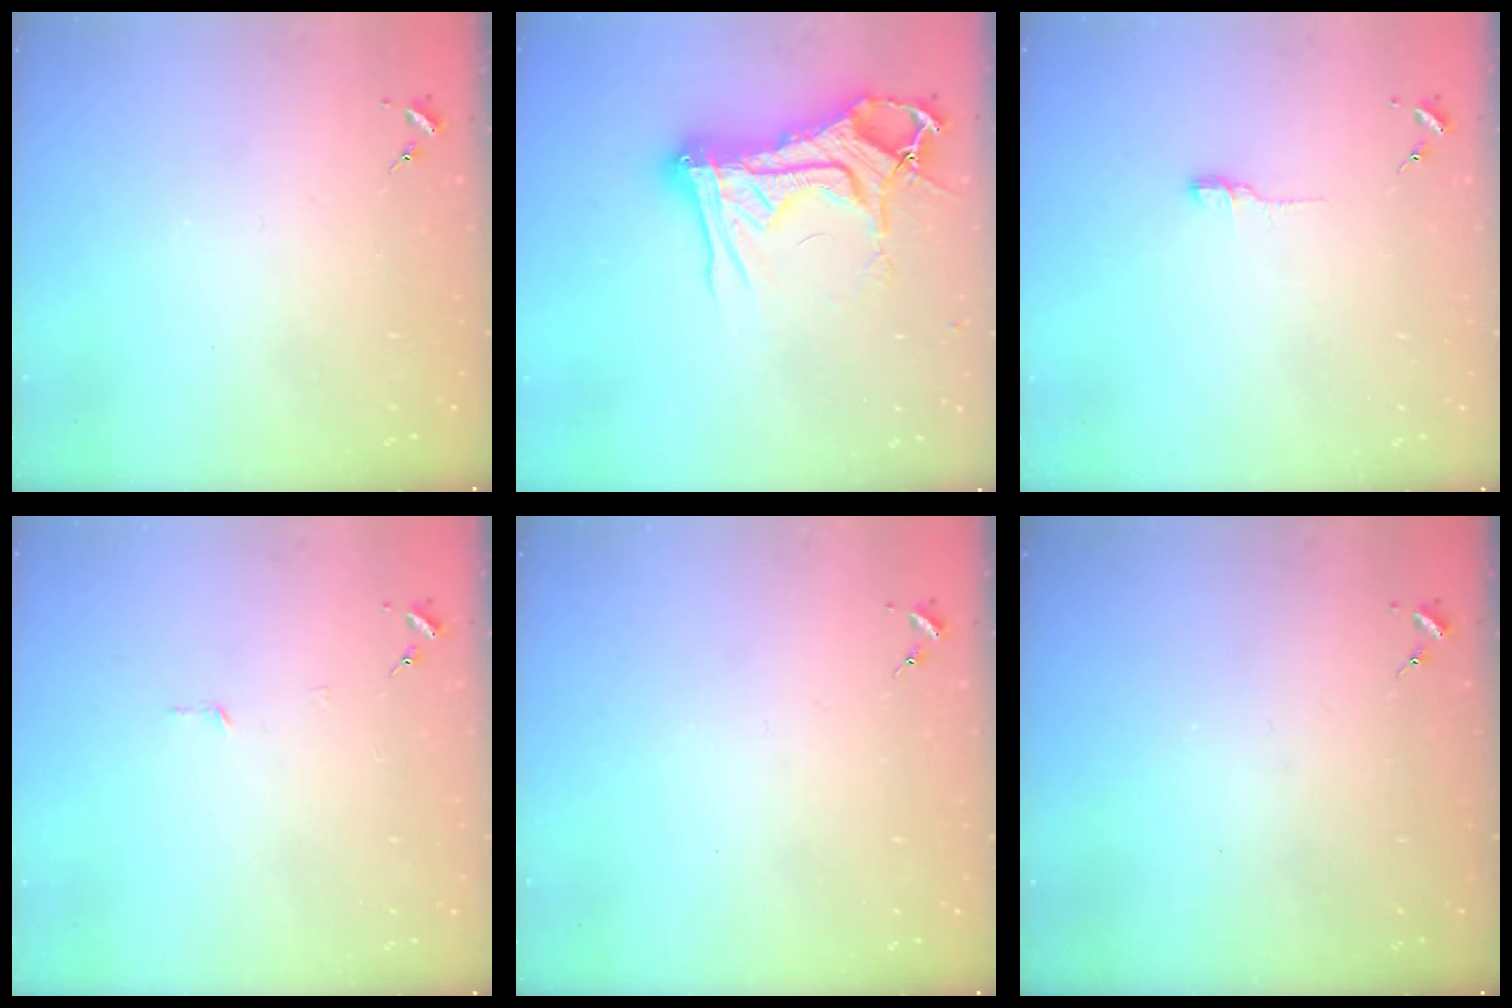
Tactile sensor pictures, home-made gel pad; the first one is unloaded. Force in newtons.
{"total": 23.0, "press": 22.9, "slide": 2.5}
{"total": 6.1, "press": 6.1, "slide": 0.6}
{"total": 2.7, "press": 2.7, "slide": 0.2}
{"total": 0.0}
{"total": 0.0}